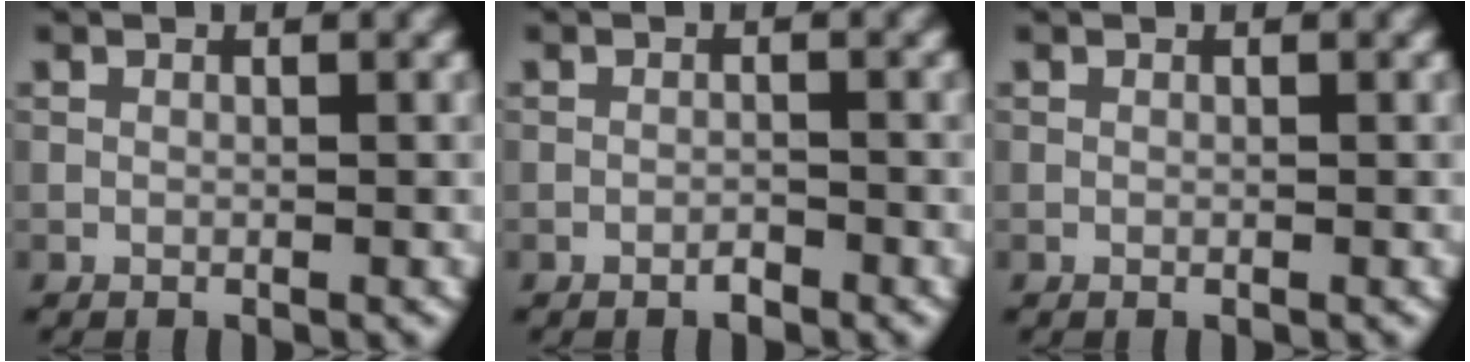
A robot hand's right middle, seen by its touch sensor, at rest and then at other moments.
{"total": 0.7, "force": [-0.6, 0.1, 0.4], "torque": [-0.009, 0.002, -0.010]}
{"total": 0.0}